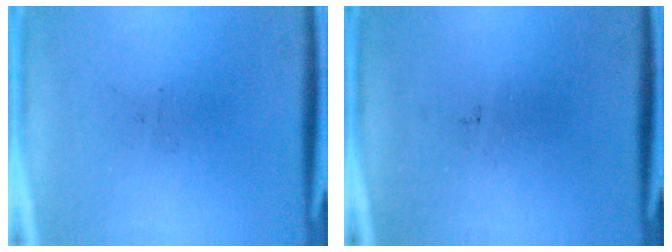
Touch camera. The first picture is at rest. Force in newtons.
{"total": 0.0}